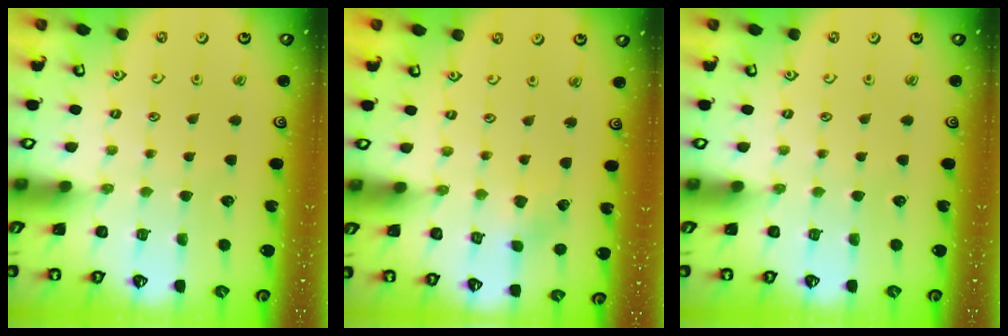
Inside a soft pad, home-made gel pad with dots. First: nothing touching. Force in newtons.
{"total": 2.8, "press": 2.7, "slide": 0.6}
{"total": 0.0}